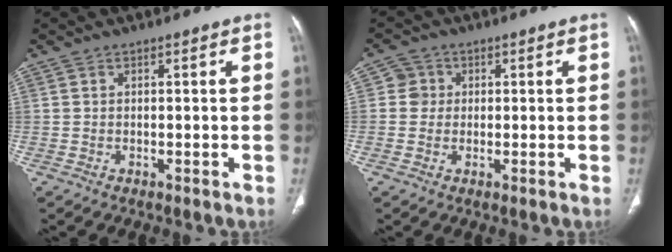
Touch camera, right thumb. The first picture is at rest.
{"total": 3.0, "force": [0.5, 3.0, 0.3], "torque": [0.019, 0.005, 0.003]}